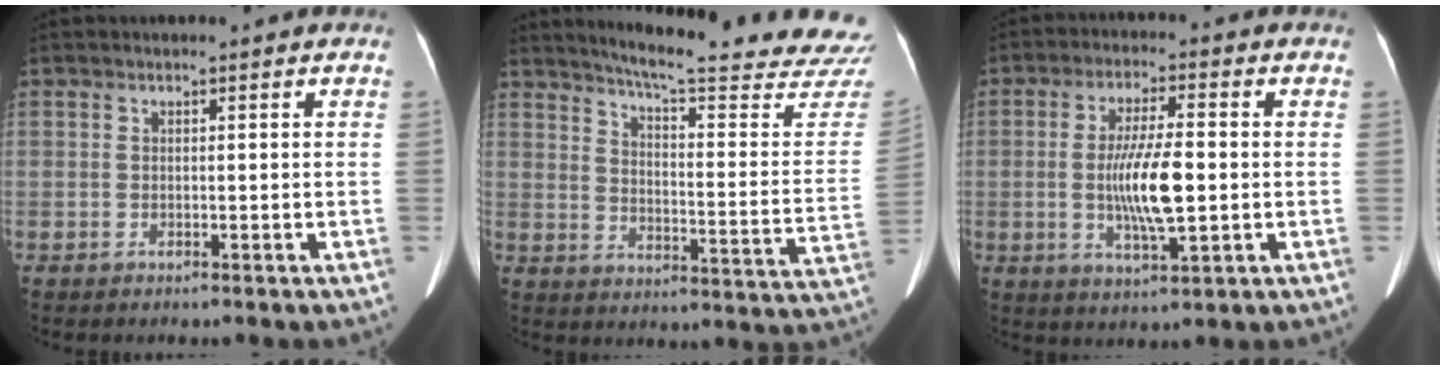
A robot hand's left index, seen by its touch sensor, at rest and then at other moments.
{"total": 24.9, "force": [23.4, 0.3, 8.4], "torque": [-0.114, -0.129, 0.276]}
{"total": 9.3, "force": [-0.8, 1.5, 9.1], "torque": [-0.174, -0.006, -0.014]}